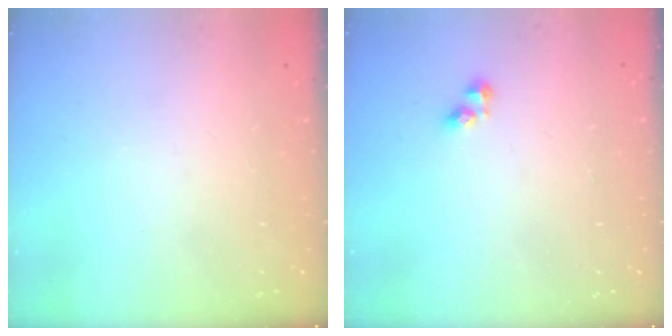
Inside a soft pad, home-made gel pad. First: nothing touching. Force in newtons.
{"total": 2.8, "press": 2.8, "slide": 0.3}